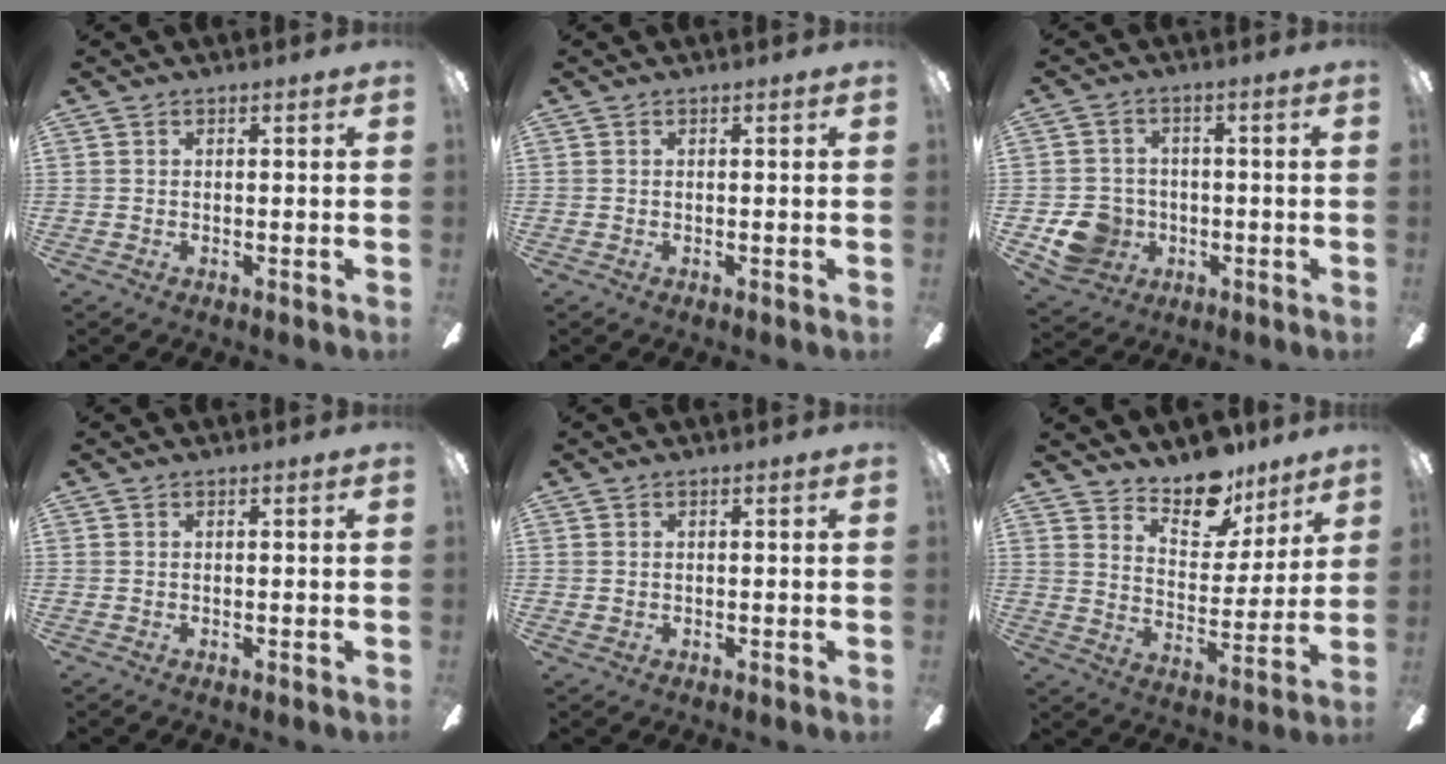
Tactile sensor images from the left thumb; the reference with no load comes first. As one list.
[{"total": 0.0}, {"total": 8.7, "force": [-2.8, 7.8, 2.6], "torque": [-0.057, 0.021, -0.046]}, {"total": 0.0}, {"total": 0.7, "force": [0.0, 0.6, 0.2], "torque": [-0.005, 0.004, 0.000]}, {"total": 12.2, "force": [10.3, 5.4, 3.8], "torque": [-0.060, -0.074, 0.192]}]